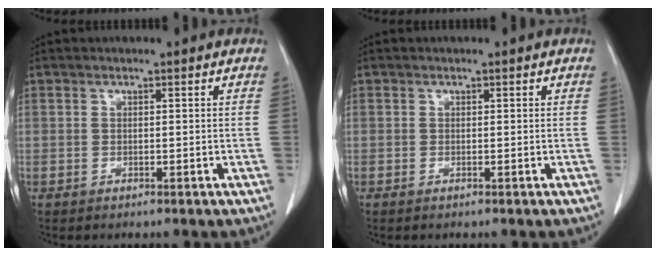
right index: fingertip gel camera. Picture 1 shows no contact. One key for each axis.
{"total": 0.0}